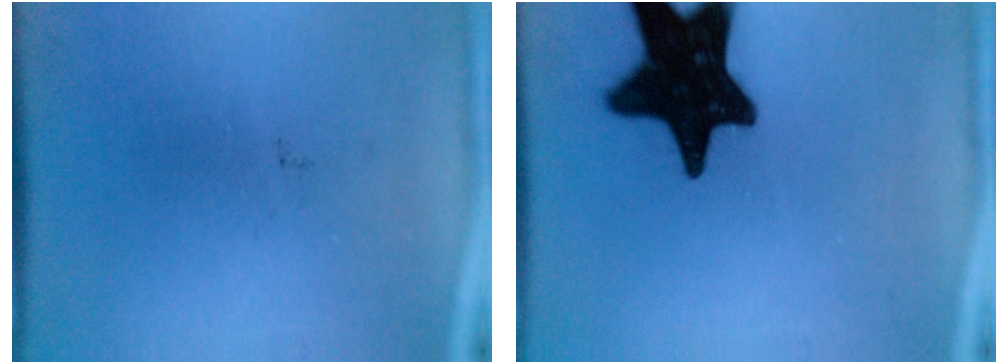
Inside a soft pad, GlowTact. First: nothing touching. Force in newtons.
{"total": 19.8}